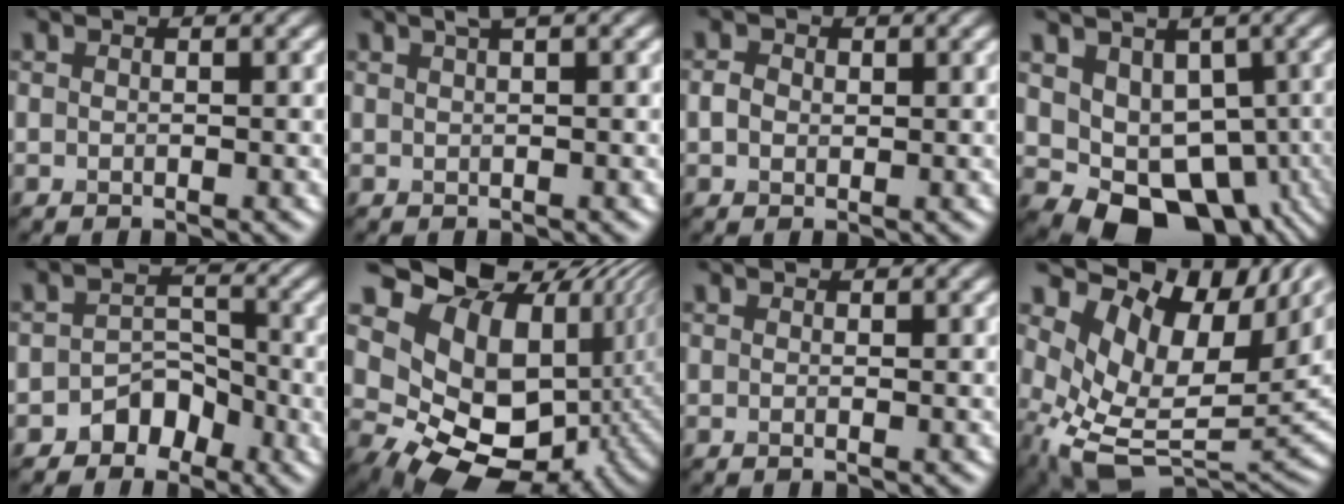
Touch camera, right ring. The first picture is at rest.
{"total": 1.5, "force": [1.0, 0.3, 1.1], "torque": [-0.015, 0.002, 0.012]}
{"total": 1.4, "force": [0.2, 1.2, 0.8], "torque": [-0.016, 0.002, 0.000]}
{"total": 8.2, "force": [-1.1, 6.4, 4.9], "torque": [-0.058, -0.015, -0.005]}
{"total": 3.1, "force": [-2.0, 2.3, 0.7], "torque": [0.006, 0.011, -0.034]}
{"total": 16.6, "force": [4.4, 11.7, 10.9], "torque": [-0.180, 0.004, 0.092]}
{"total": 0.8, "force": [0.6, 0.1, 0.5], "torque": [-0.018, -0.009, 0.000]}
{"total": 13.3, "force": [2.1, 8.6, 9.9], "torque": [-0.178, -0.009, 0.054]}